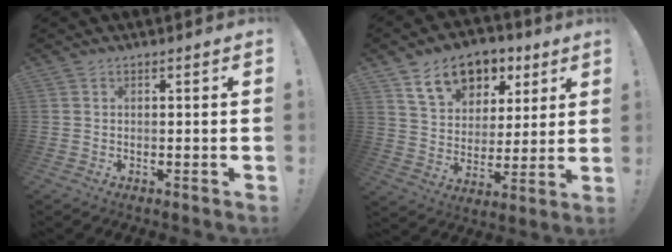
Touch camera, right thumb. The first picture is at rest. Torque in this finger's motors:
{"motor_torque": [0.20, 0.36, 0.68, 0.41, 0.08]}